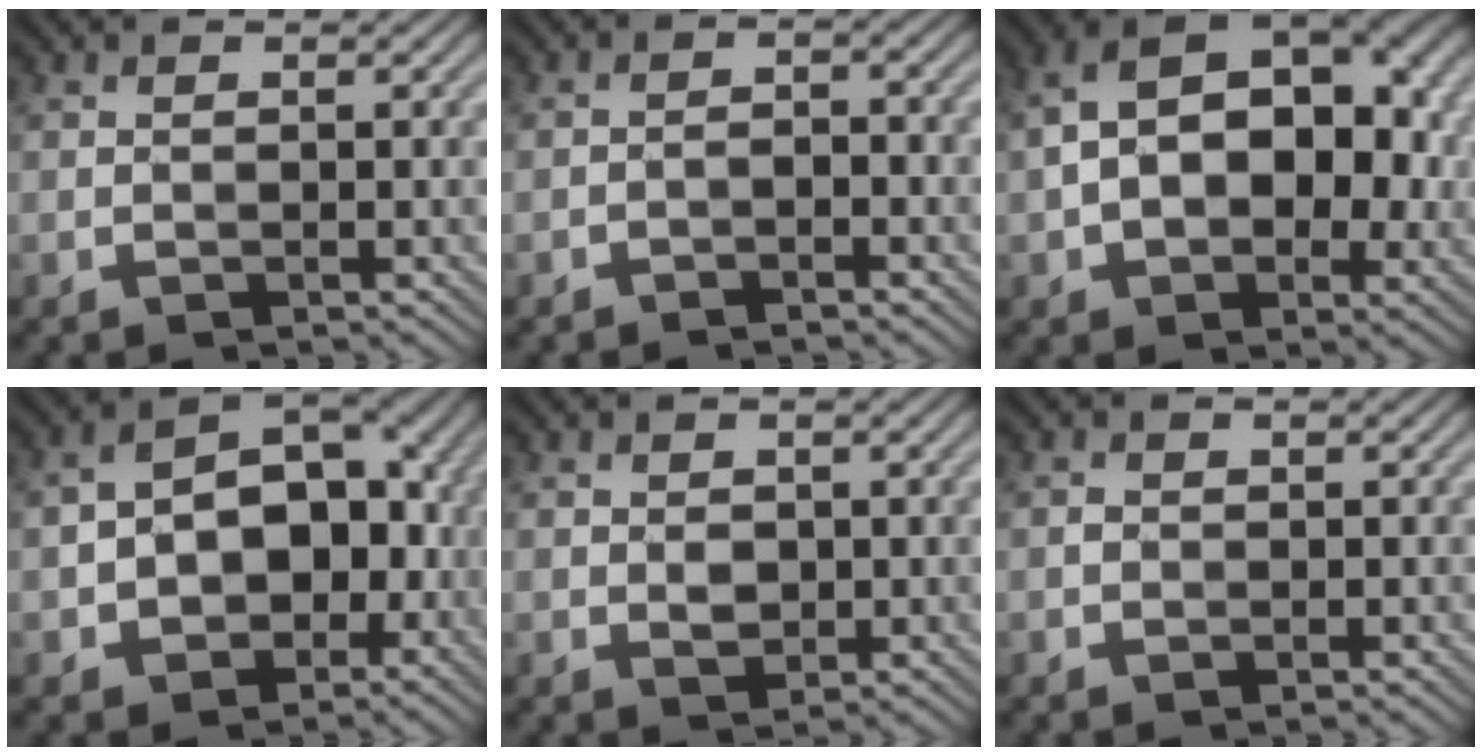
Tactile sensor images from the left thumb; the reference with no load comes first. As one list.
[{"total": 1.8, "force": [-1.4, 0.6, 1.0], "torque": [-0.014, 0.005, -0.029]}, {"total": 14.3, "force": [1.0, 9.0, 11.0], "torque": [-0.165, 0.015, 0.016]}, {"total": 12.5, "force": [-2.2, 8.4, 8.9], "torque": [-0.139, -0.003, -0.042]}, {"total": 1.8, "force": [0.1, 1.4, 1.1], "torque": [-0.025, -0.004, 0.003]}, {"total": 0.7, "force": [-0.1, 0.6, 0.2], "torque": [-0.001, -0.003, -0.005]}]